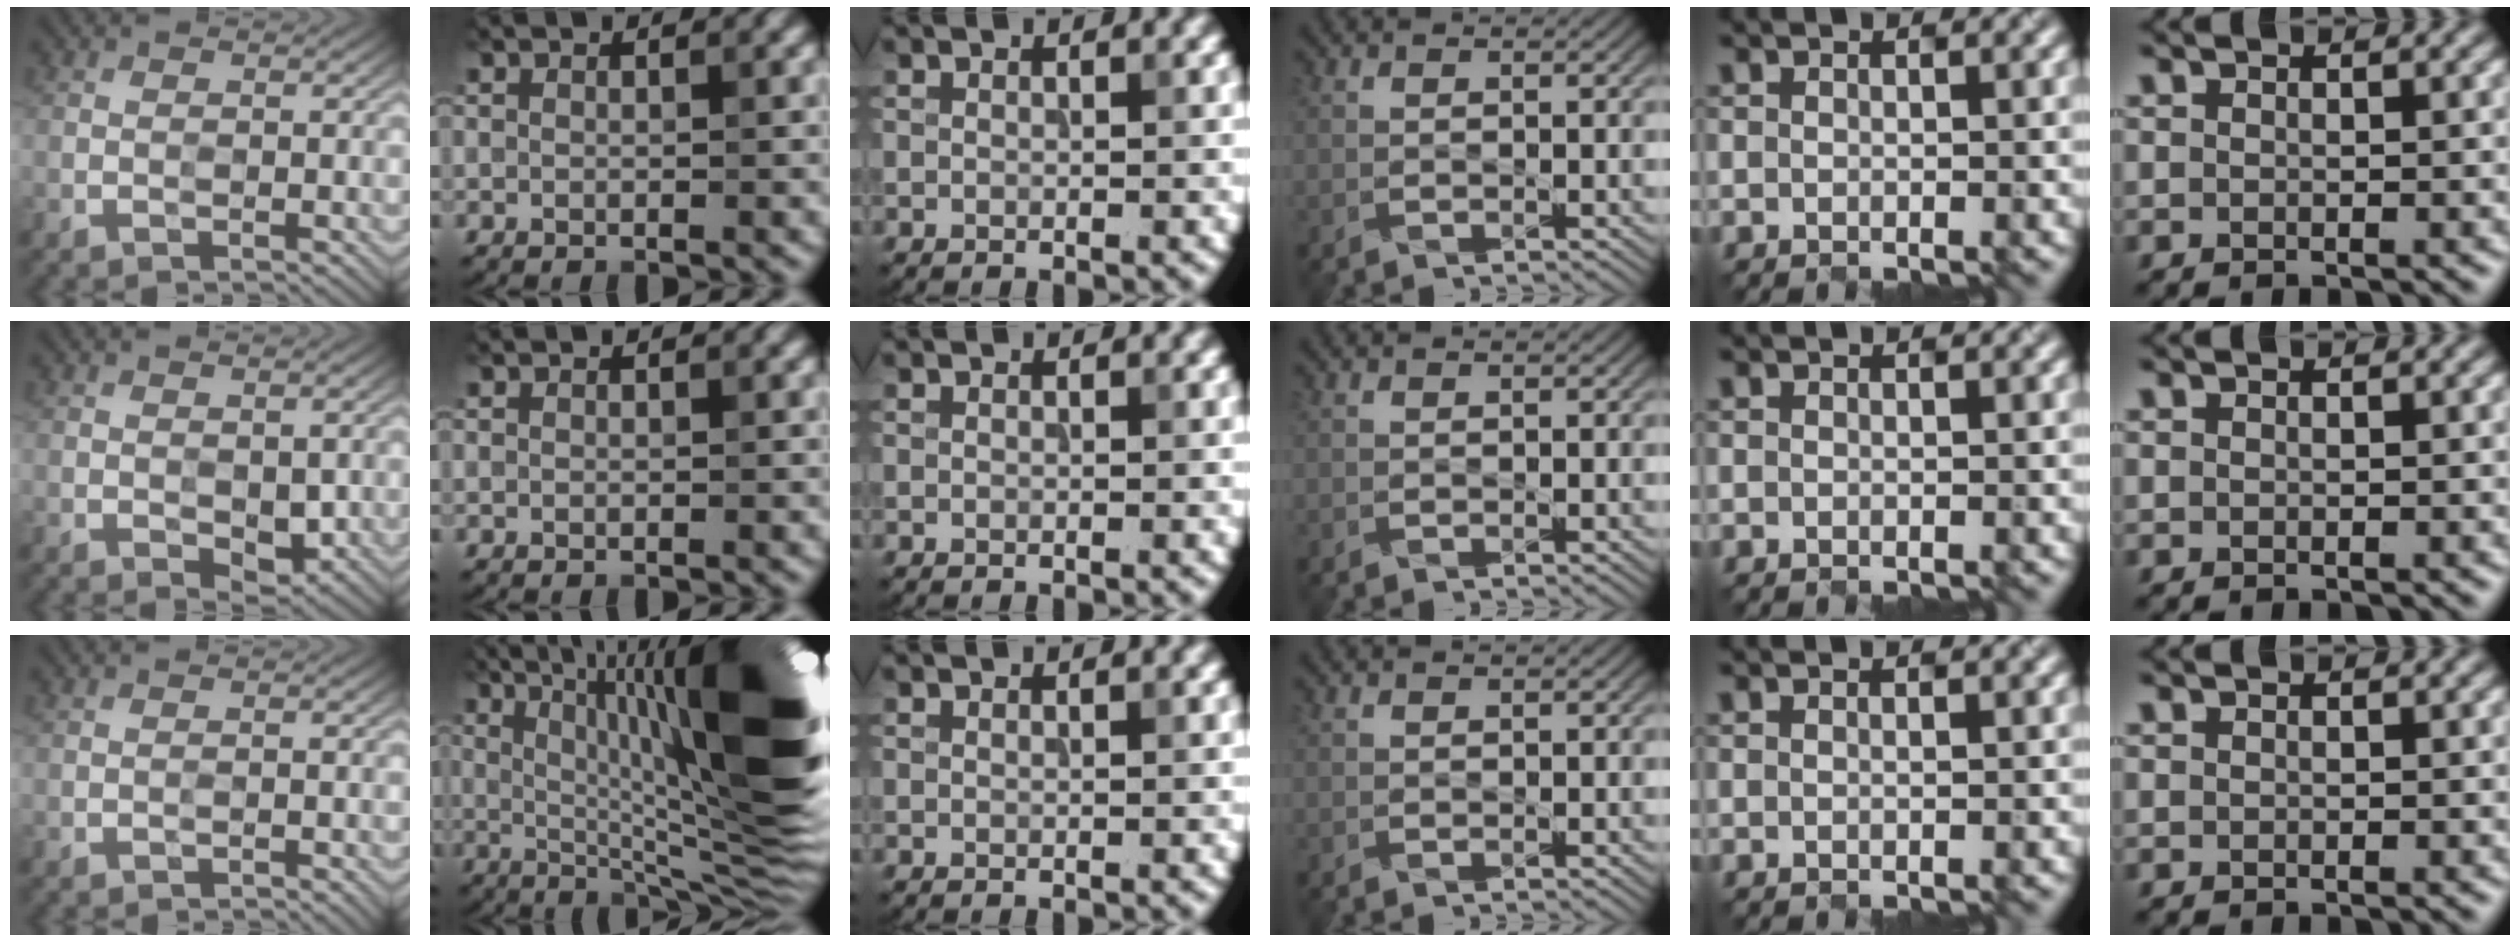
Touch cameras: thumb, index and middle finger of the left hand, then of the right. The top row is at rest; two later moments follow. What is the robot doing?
{"motion": "open", "object": "jewelry box"}